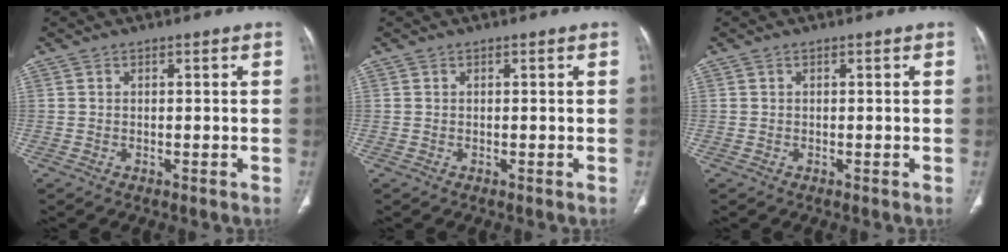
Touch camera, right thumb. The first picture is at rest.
{"total": 0.0}
{"total": 0.0}